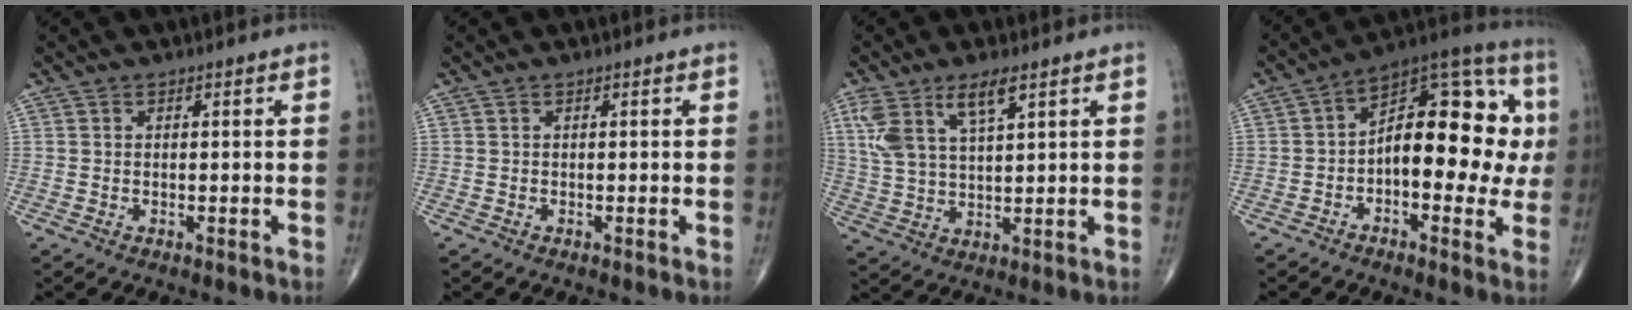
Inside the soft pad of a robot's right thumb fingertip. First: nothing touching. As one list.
[{"total": 0.0}, {"total": 9.3, "force": [4.9, 3.3, 7.2], "torque": [-0.155, -0.013, 0.105]}, {"total": 18.4, "force": [-0.4, 9.7, 15.6], "torque": [-0.183, 0.041, -0.015]}]